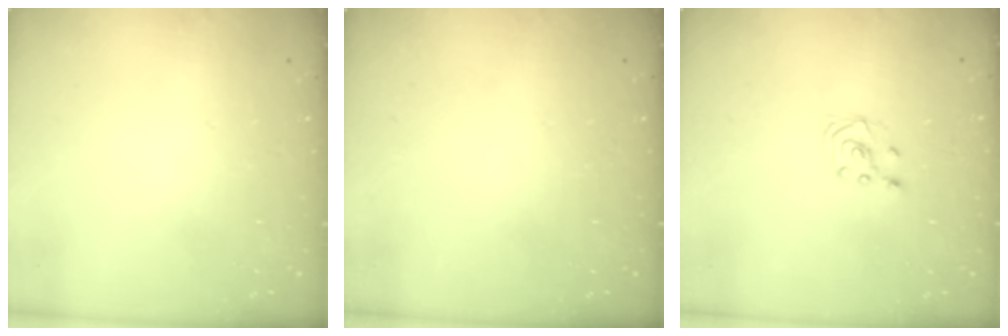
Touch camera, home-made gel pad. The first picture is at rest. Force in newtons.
{"total": 0.0}
{"total": 2.3, "press": 2.2, "slide": 0.6}